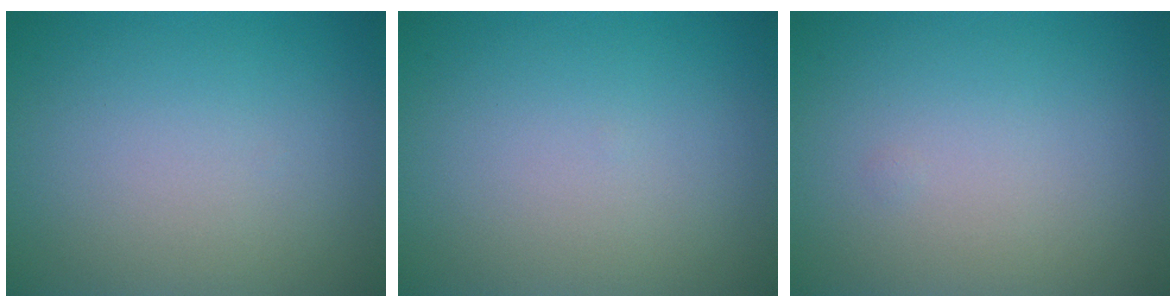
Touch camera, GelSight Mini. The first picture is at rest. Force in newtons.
{"total": 0.0}
{"total": 0.0}